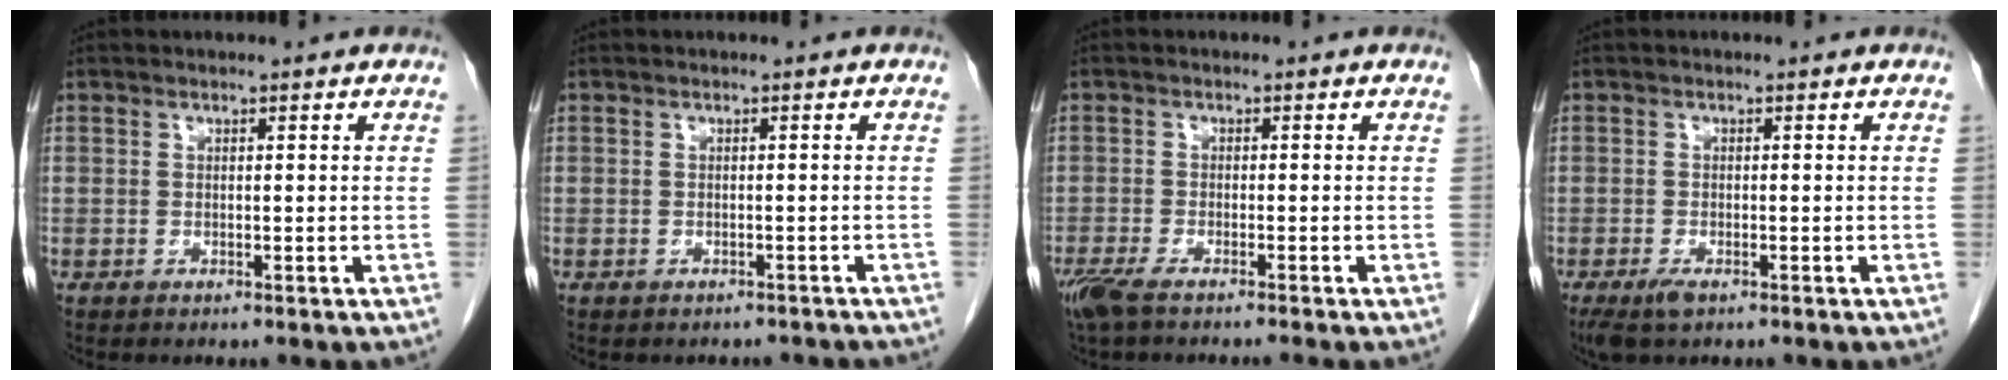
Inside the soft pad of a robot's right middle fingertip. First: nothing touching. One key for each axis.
{"total": 3.6, "fx": -3.2, "fy": 1.6, "fz": 0.7, "tx": -0.008, "ty": 0.003, "tz": -0.034}
{"total": 5.4, "fx": -4.3, "fy": 0.3, "fz": 3.2, "tx": -0.054, "ty": -0.012, "tz": -0.076}
{"total": 3.0, "fx": -1.8, "fy": 0.9, "fz": 2.2, "tx": -0.048, "ty": -0.007, "tz": -0.029}